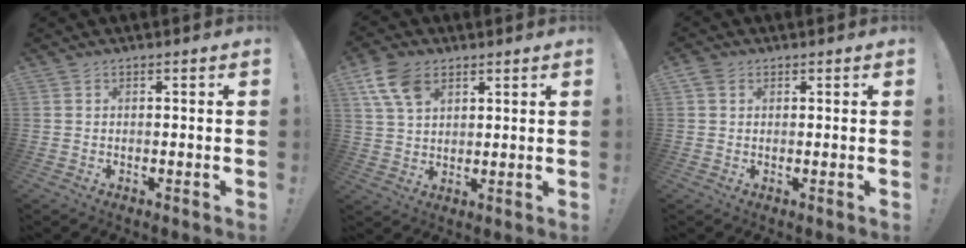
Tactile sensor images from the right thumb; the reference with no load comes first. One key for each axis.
{"total": 10.3, "fx": 5.1, "fy": 6.5, "fz": 6.1, "tx": -0.113, "ty": -0.010, "tz": 0.099}
{"total": 2.4, "fx": 1.2, "fy": 1.9, "fz": 1.0, "tx": -0.020, "ty": 0.000, "tz": 0.022}